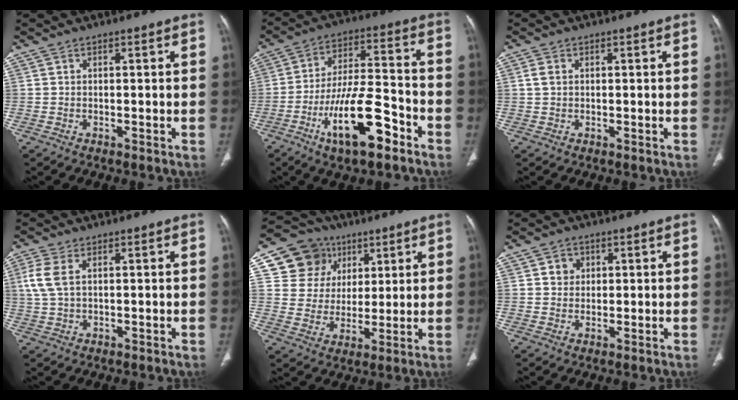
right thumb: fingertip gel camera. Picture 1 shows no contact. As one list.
[{"total": 15.5, "force": [-8.1, 5.0, 12.2], "torque": [-0.211, 0.052, -0.134]}, {"total": 1.8, "force": [0.4, 1.2, 1.3], "torque": [-0.027, 0.004, 0.011]}, {"total": 5.2, "force": [1.4, 2.7, 4.2], "torque": [-0.113, 0.009, 0.032]}, {"total": 13.2, "force": [5.8, 11.4, 3.2], "torque": [-0.019, -0.008, 0.109]}, {"total": 2.9, "force": [0.9, 2.6, 0.8], "torque": [0.003, -0.002, 0.014]}]